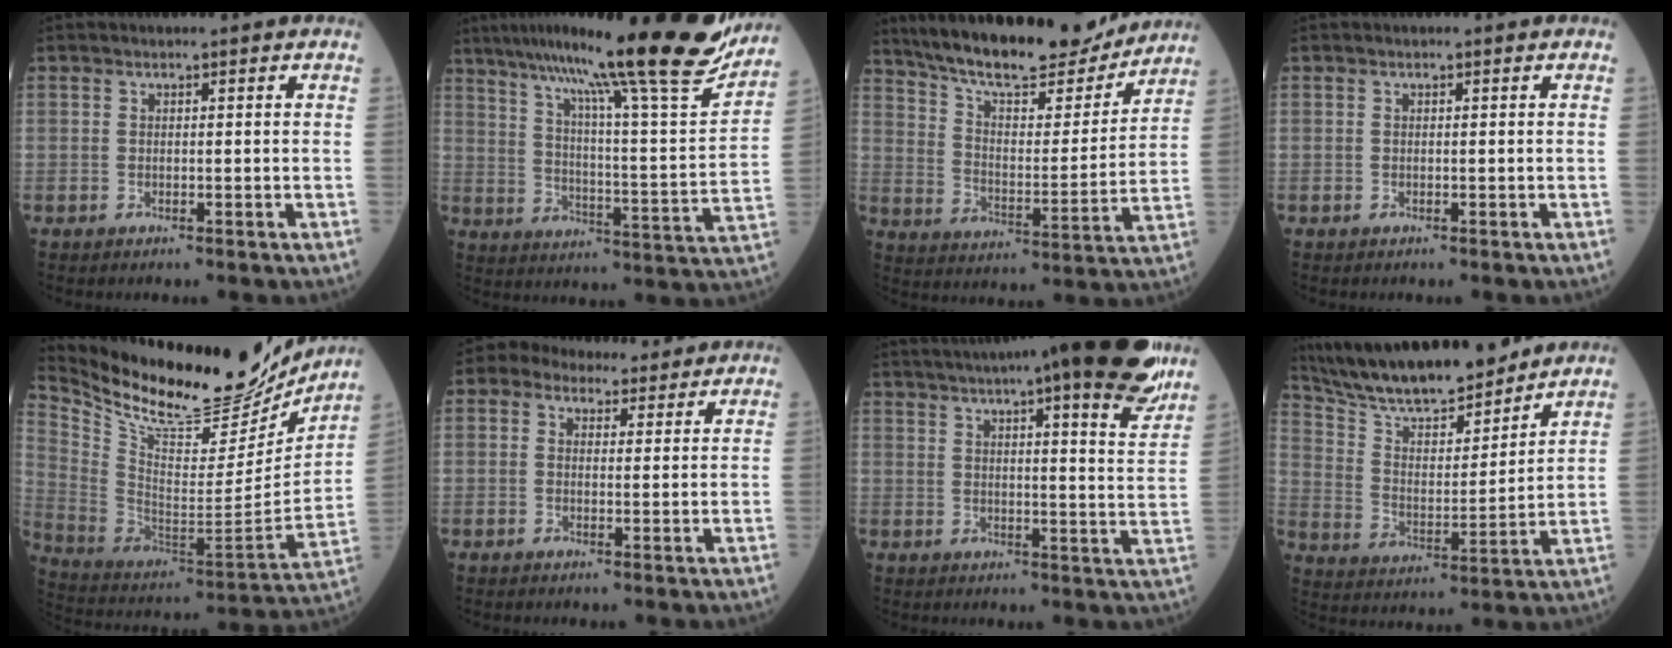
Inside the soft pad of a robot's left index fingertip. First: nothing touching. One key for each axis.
{"total": 25.8, "fx": 20.5, "fy": 0.2, "fz": 15.6, "tx": -0.248, "ty": -0.035, "tz": 0.291}
{"total": 20.1, "fx": 17.6, "fy": 4.1, "fz": 8.9, "tx": -0.149, "ty": -0.004, "tz": 0.269}
{"total": 0.0}
{"total": 25.9, "fx": 23.1, "fy": 5.9, "fz": 10.0, "tx": -0.192, "ty": -0.048, "tz": 0.360}
{"total": 6.8, "fx": 5.2, "fy": 3.5, "fz": 2.4, "tx": -0.035, "ty": 0.028, "tz": 0.078}
{"total": 22.2, "fx": 17.6, "fy": 1.8, "fz": 13.4, "tx": -0.194, "ty": -0.005, "tz": 0.224}
{"total": 17.9, "fx": 16.1, "fy": 2.6, "fz": 7.4, "tx": -0.140, "ty": 0.002, "tz": 0.278}